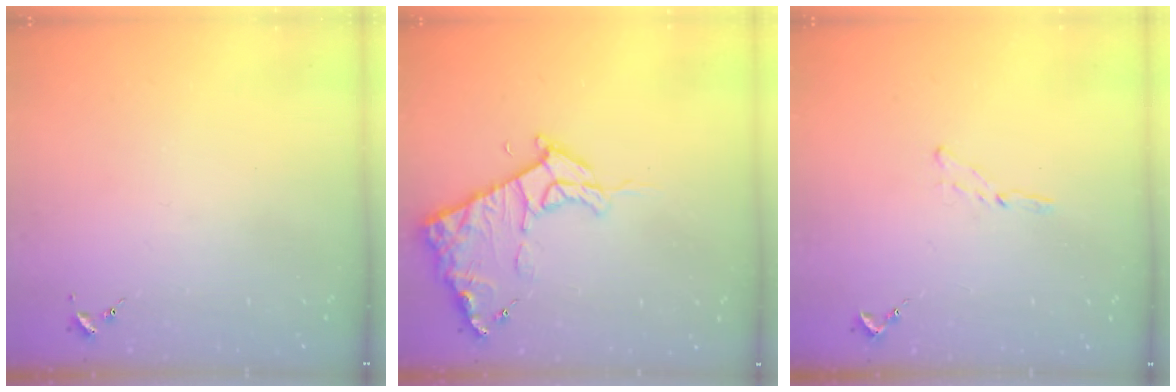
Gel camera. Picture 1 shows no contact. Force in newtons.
{"total": 12.0, "press": 12.0, "slide": 1.2}
{"total": 3.5, "press": 3.5, "slide": 0.4}